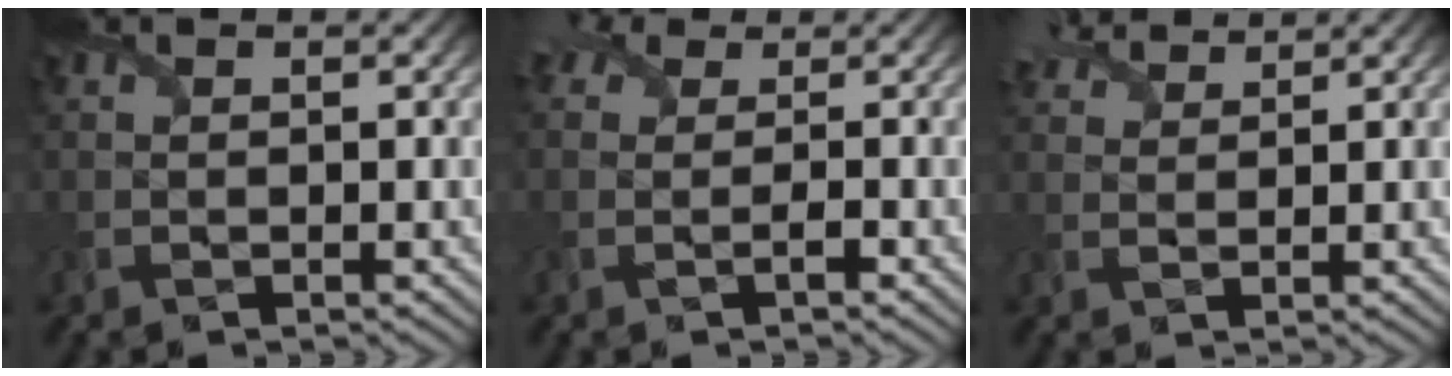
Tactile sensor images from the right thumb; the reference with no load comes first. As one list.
[{"total": 2.9, "force": [0.0, 2.1, 2.0], "torque": [-0.031, 0.003, -0.009]}, {"total": 3.9, "force": [3.5, 1.1, 1.3], "torque": [-0.039, 0.013, 0.067]}]